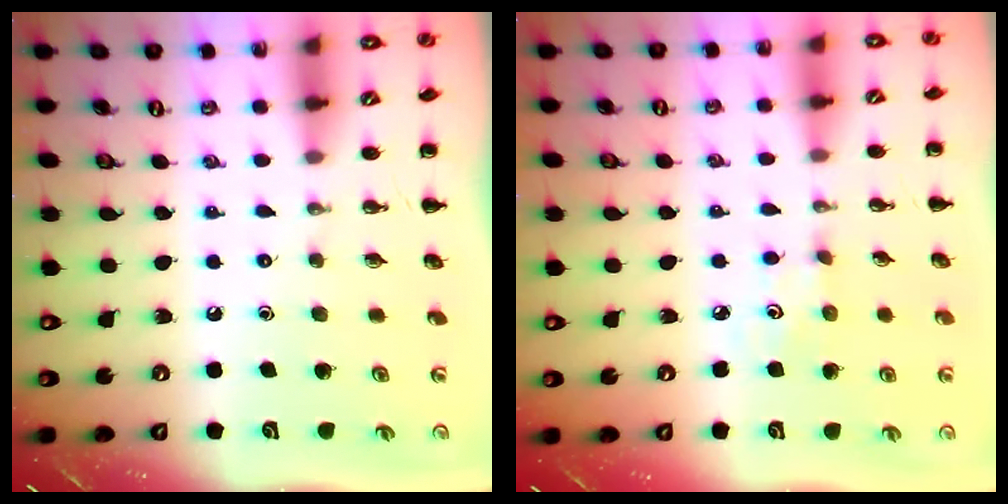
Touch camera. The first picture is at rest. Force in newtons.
{"total": 3.5, "press": 3.4, "slide": 1.0}